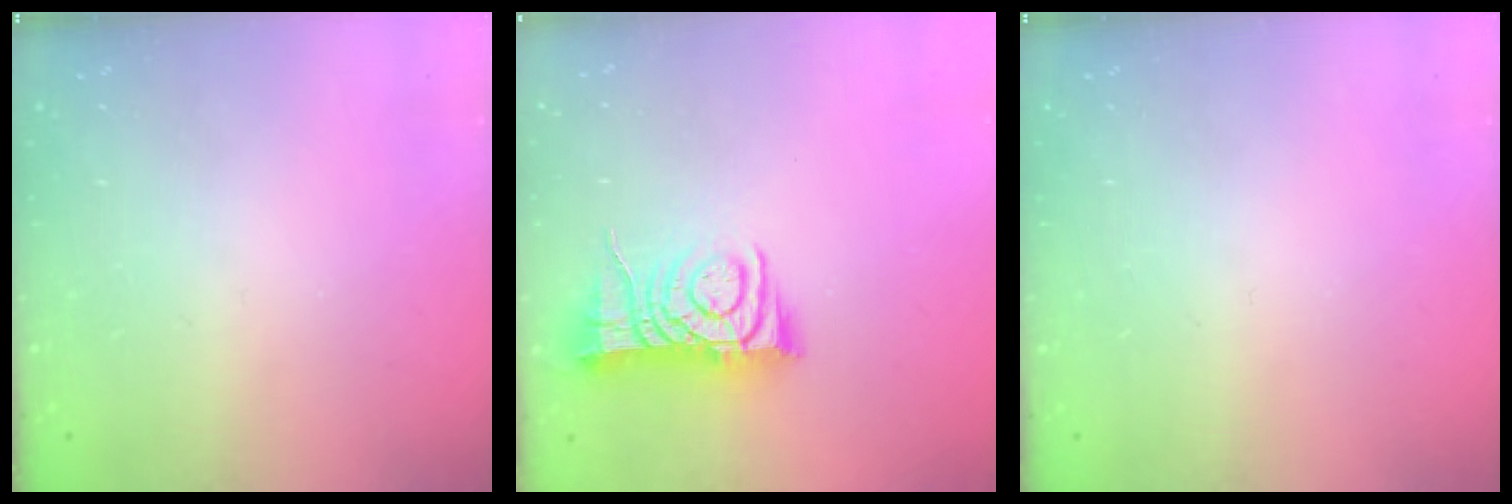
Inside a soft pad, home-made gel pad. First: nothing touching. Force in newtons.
{"total": 8.0, "press": 8.0, "slide": 0.7}
{"total": 0.0}